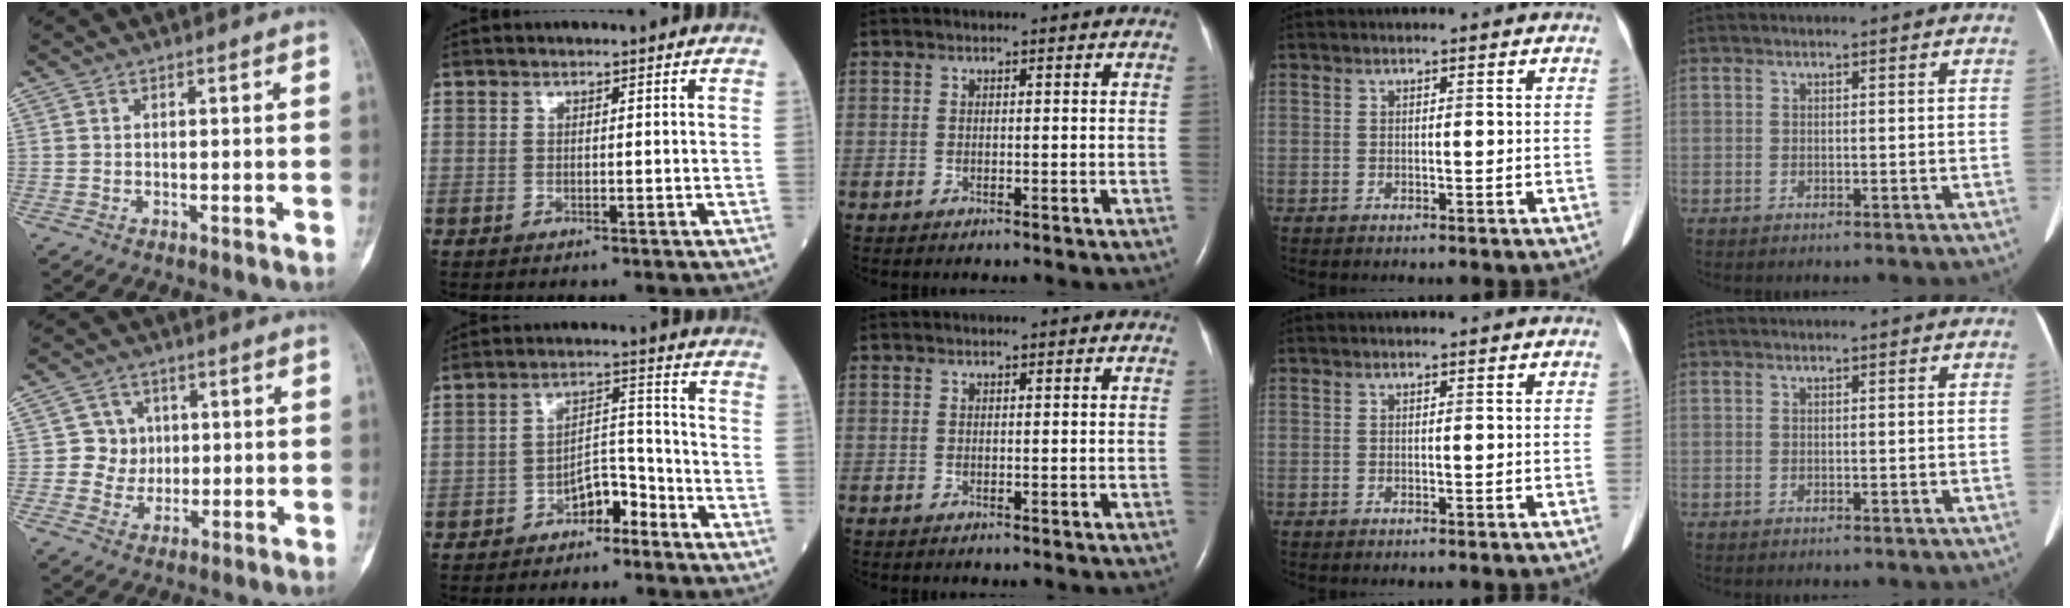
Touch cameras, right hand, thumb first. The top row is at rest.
{"thumb": {"total": 5.2, "force": [0.6, 5.1, 0.6], "torque": [0.029, 0.009, 0.005]}, "index": {"total": 5.5, "force": [-3.9, 2.4, 3.1], "torque": [-0.047, 0.024, -0.068]}}